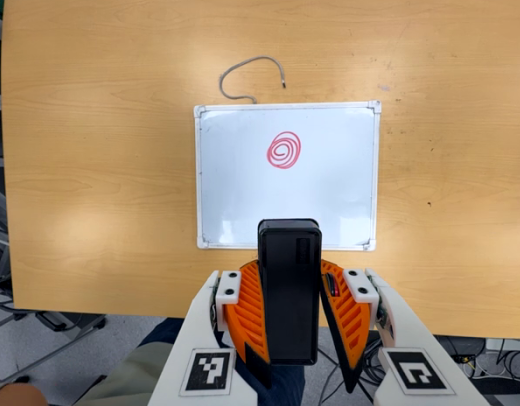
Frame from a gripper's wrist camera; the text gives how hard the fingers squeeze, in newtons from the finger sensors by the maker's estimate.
{"total": 8.8, "left": 7.6, "right": 9.9}